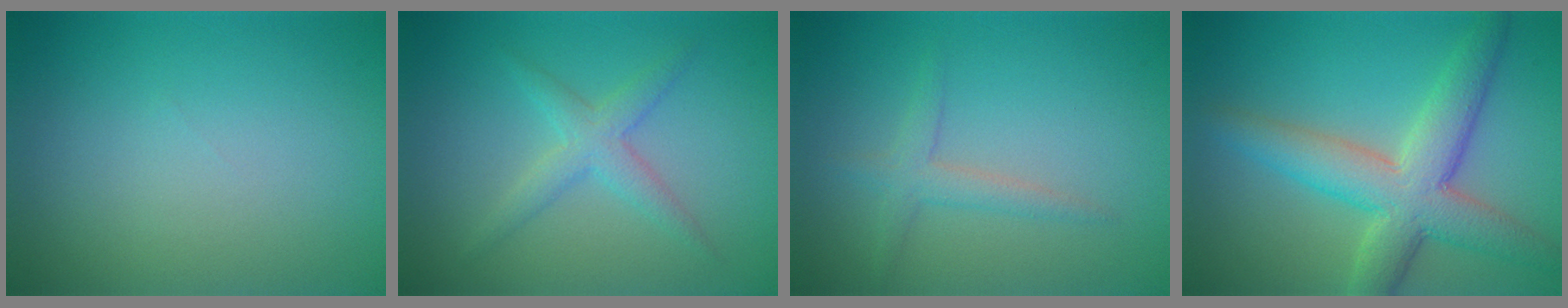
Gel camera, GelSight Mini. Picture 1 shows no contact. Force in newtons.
{"total": 2.6, "press": 2.6, "slide": 0.1}
{"total": 2.0, "press": 2.0, "slide": 0.1}
{"total": 7.0, "press": 7.0, "slide": 0.2}